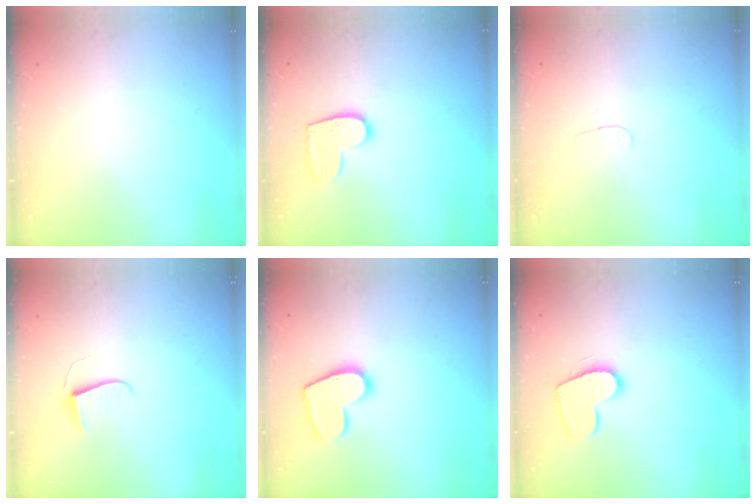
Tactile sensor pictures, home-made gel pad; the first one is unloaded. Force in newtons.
{"total": 9.3, "press": 9.3, "slide": 0.3}
{"total": 2.8, "press": 2.8, "slide": 0.3}
{"total": 5.9, "press": 5.8, "slide": 0.6}
{"total": 12.1, "press": 12.0, "slide": 0.8}
{"total": 11.1, "press": 11.1, "slide": 0.6}